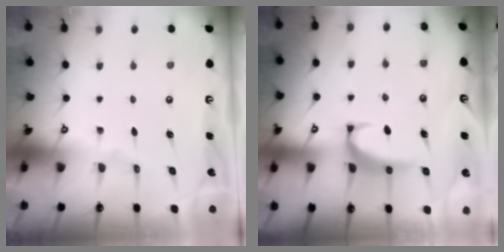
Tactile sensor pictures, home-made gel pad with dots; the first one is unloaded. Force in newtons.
{"total": 2.1, "press": 2.1, "slide": 0.6}